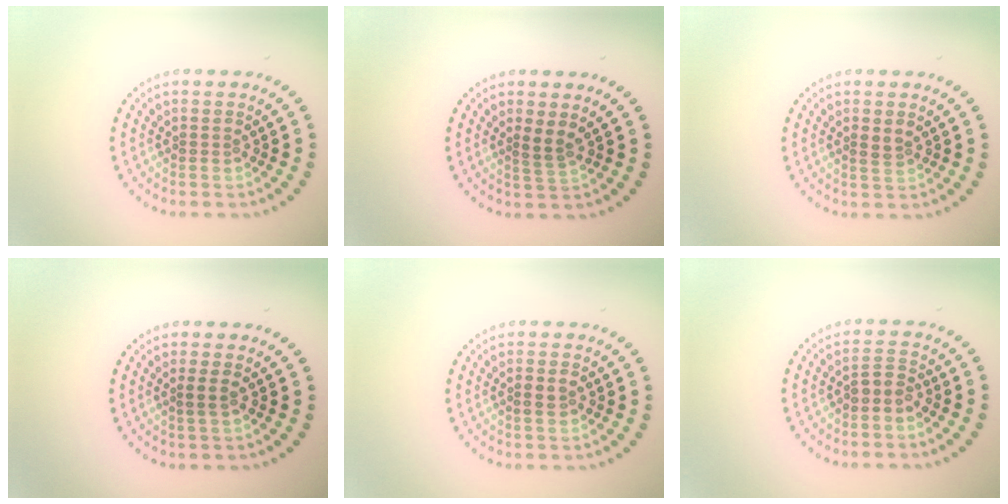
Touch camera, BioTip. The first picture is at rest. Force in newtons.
{"total": 1.3, "press": 1.0, "slide": 0.9}
{"total": 1.2, "press": 1.1, "slide": 0.4}
{"total": 1.1, "press": 0.9, "slide": 0.6}
{"total": 1.2, "press": 1.2, "slide": 0.1}
{"total": 1.5, "press": 1.3, "slide": 0.7}